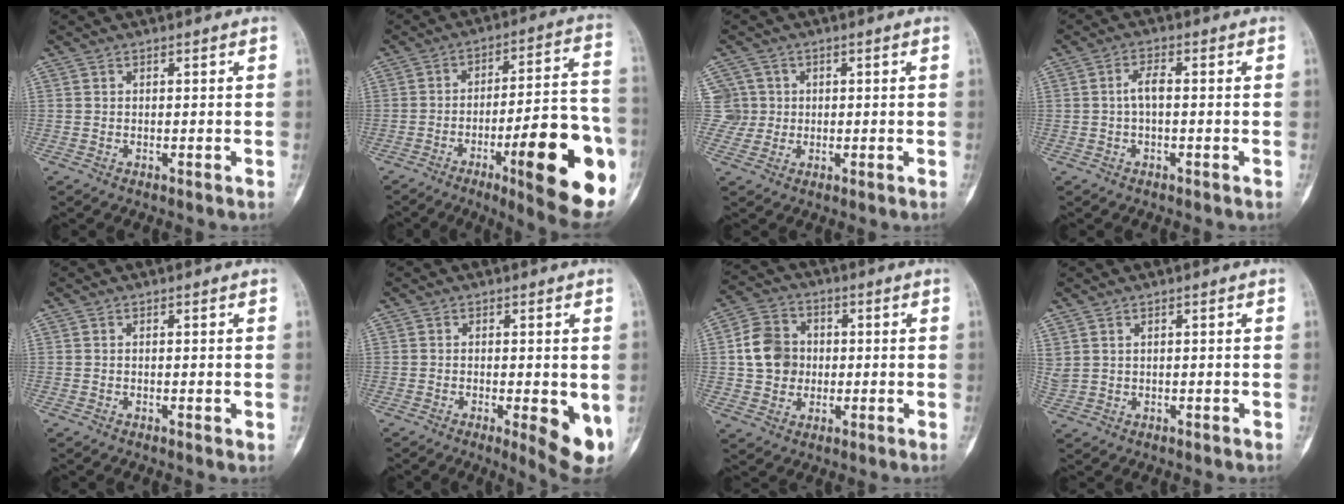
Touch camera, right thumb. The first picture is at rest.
{"total": 23.8, "force": [-8.5, 5.4, 21.5], "torque": [-0.247, 0.027, -0.114]}
{"total": 4.7, "force": [0.8, 4.6, 0.0], "torque": [0.031, 0.010, 0.013]}
{"total": 3.0, "force": [-0.2, 1.2, 2.7], "torque": [-0.055, 0.010, -0.006]}
{"total": 0.7, "force": [0.0, 0.2, 0.7], "torque": [-0.007, -0.002, 0.000]}
{"total": 7.9, "force": [-1.8, 2.2, 7.4], "torque": [-0.092, -0.018, -0.022]}
{"total": 9.5, "force": [0.3, 8.2, 4.7], "torque": [-0.062, 0.012, -0.001]}
{"total": 2.1, "force": [1.2, 1.4, 1.0], "torque": [-0.029, 0.003, 0.032]}